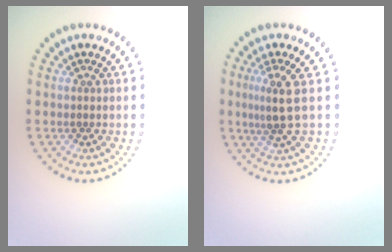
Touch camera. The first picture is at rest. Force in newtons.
{"total": 2.8, "press": 2.2, "slide": 1.7}